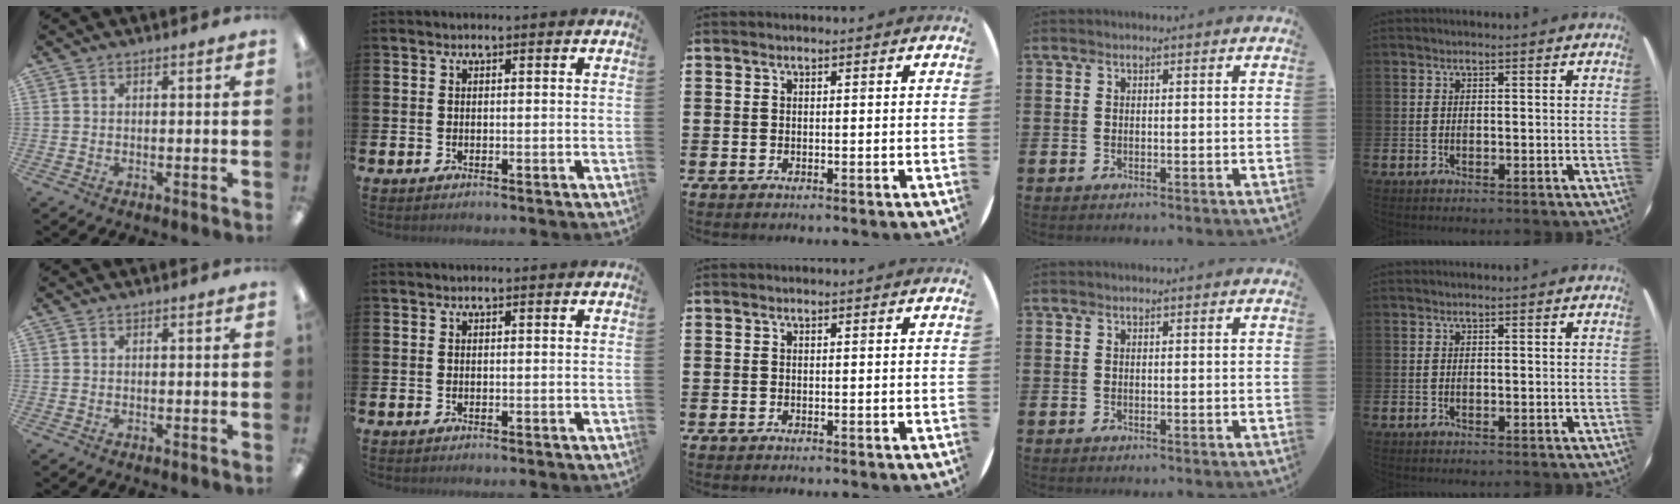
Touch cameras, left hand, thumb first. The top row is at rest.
{}